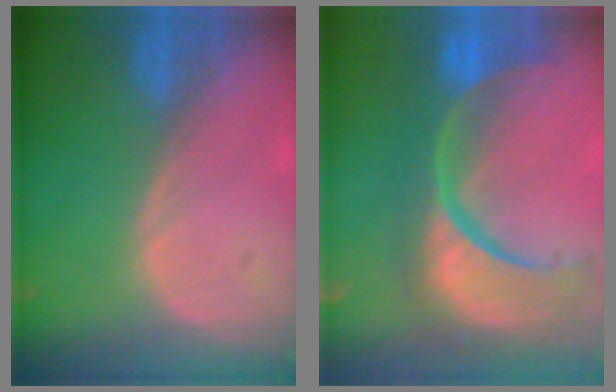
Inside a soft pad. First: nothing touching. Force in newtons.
{"total": 14.5, "press": 11.5, "slide": 8.9}